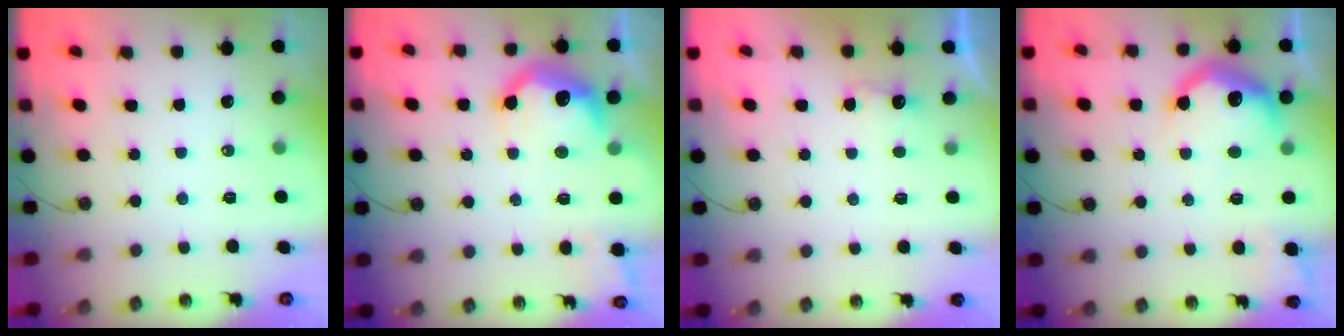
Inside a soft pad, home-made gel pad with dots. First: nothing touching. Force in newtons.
{"total": 12.9, "press": 12.9, "slide": 0.7}
{"total": 2.4, "press": 2.2, "slide": 0.9}
{"total": 15.8, "press": 15.7, "slide": 1.2}